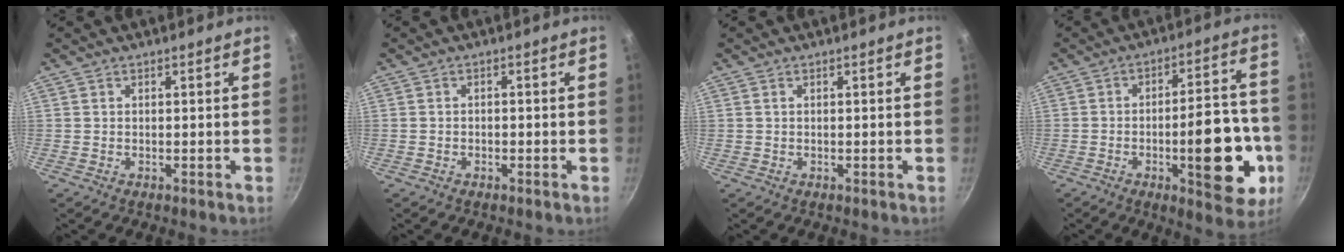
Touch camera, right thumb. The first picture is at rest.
{"total": 0.9, "force": [-0.5, 0.6, 0.4], "torque": [-0.011, 0.005, -0.009]}
{"total": 0.0}
{"total": 18.2, "force": [-5.3, 6.9, 16.0], "torque": [-0.174, 0.031, -0.071]}